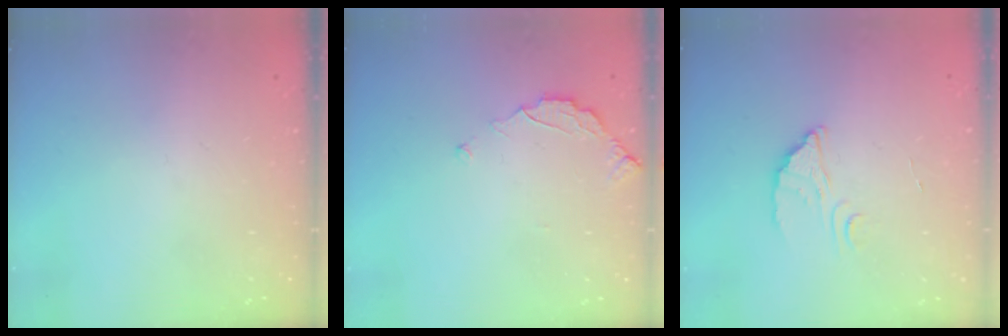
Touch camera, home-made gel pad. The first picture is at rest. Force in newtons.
{"total": 3.0, "press": 3.0, "slide": 0.3}
{"total": 3.0, "press": 3.0, "slide": 0.0}